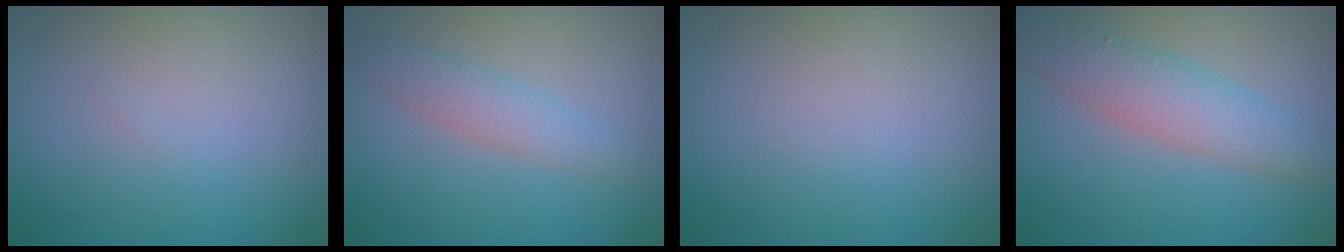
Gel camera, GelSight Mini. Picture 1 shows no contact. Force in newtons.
{"total": 2.6, "press": 2.6, "slide": 0.1}
{"total": 0.0}
{"total": 4.6, "press": 4.6, "slide": 0.0}